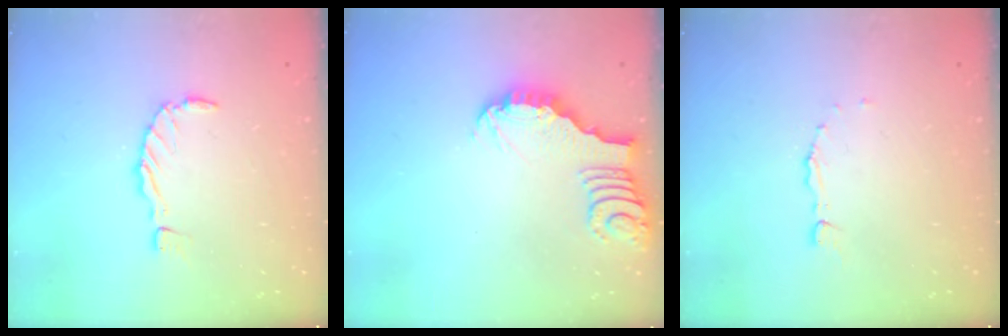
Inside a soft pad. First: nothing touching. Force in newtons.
{"total": 3.4, "press": 3.4, "slide": 0.3}
{"total": 2.0, "press": 2.0, "slide": 0.3}